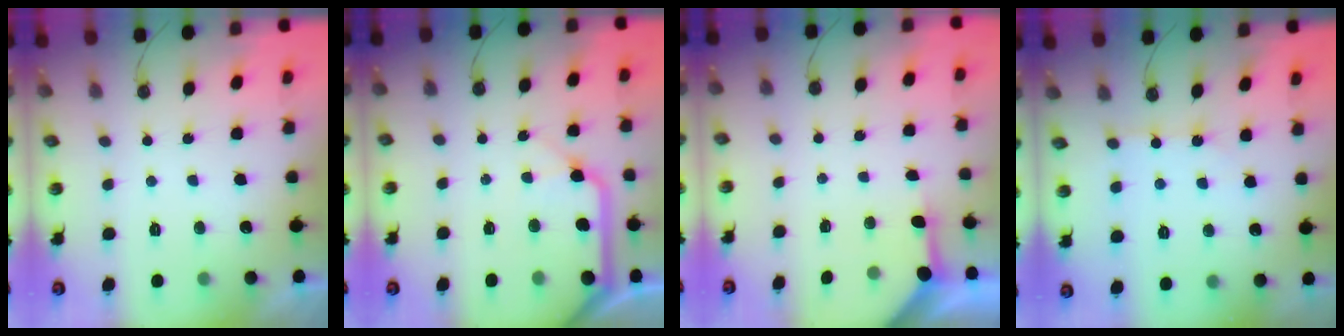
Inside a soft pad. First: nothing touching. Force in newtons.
{"total": 12.0, "press": 11.9, "slide": 1.6}
{"total": 3.2, "press": 3.2, "slide": 0.5}
{"total": 3.2, "press": 3.2, "slide": 0.5}